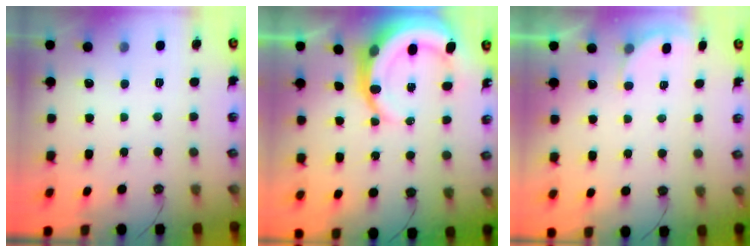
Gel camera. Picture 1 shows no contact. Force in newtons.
{"total": 11.8, "press": 11.6, "slide": 1.6}
{"total": 2.5, "press": 2.4, "slide": 0.7}